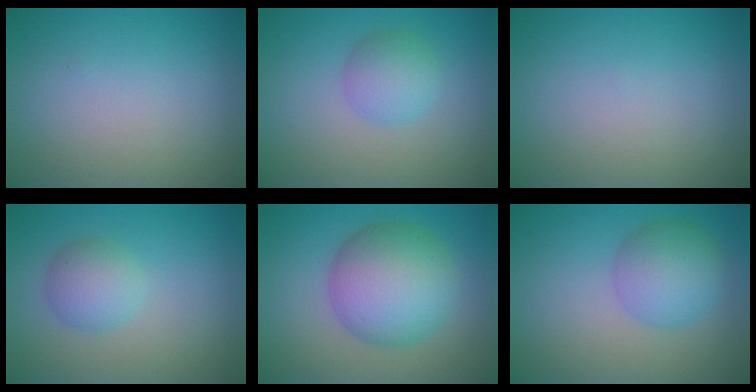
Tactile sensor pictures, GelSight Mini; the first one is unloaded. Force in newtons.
{"total": 2.8, "press": 2.8, "slide": 0.1}
{"total": 0.0}
{"total": 2.9, "press": 2.9, "slide": 0.1}
{"total": 8.4, "press": 8.4, "slide": 0.2}
{"total": 4.5, "press": 4.5, "slide": 0.1}